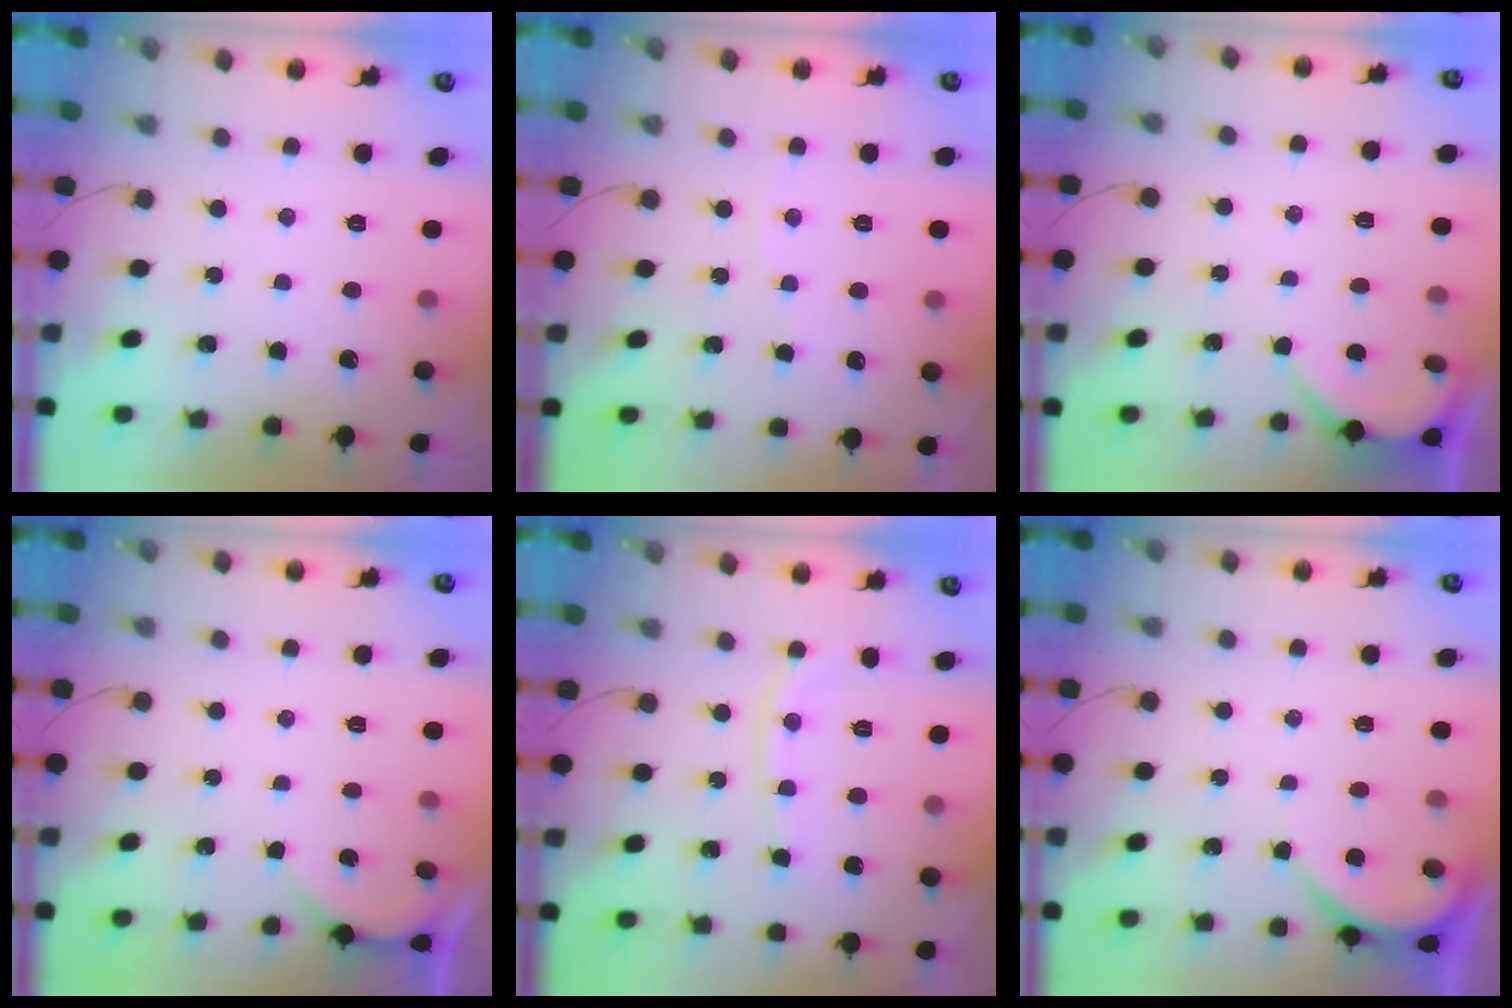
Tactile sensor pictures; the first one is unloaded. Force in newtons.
{"total": 1.5, "press": 1.4, "slide": 0.3}
{"total": 1.8, "press": 1.8, "slide": 0.3}
{"total": 0.8, "press": 0.8, "slide": 0.1}
{"total": 6.7, "press": 6.7, "slide": 0.1}
{"total": 2.4, "press": 2.4, "slide": 0.2}